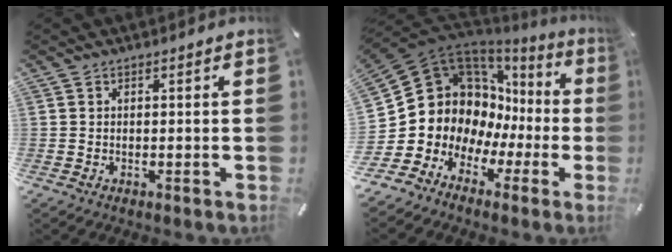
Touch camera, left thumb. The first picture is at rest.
{"total": 13.3, "force": [3.1, 12.0, 4.9], "torque": [-0.114, -0.065, 0.076]}